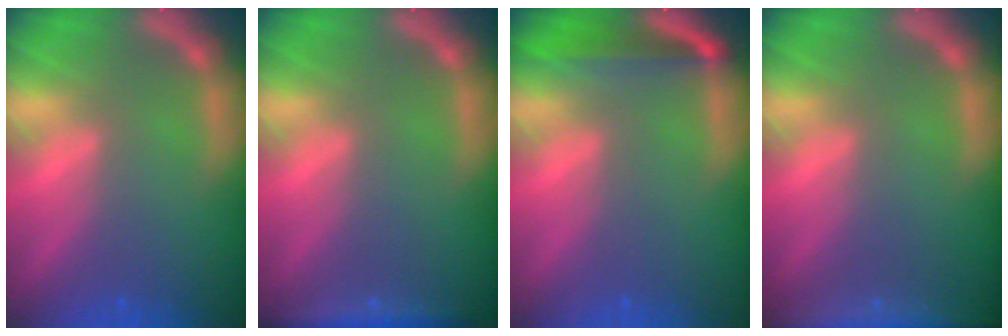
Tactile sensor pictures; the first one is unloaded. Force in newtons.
{"total": 3.0}
{"total": 4.0}
{"total": 6.9}